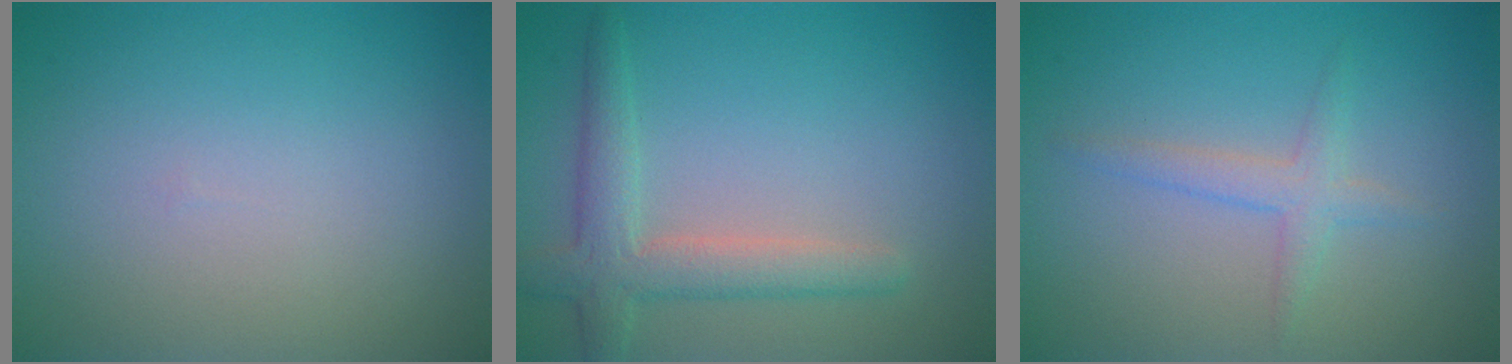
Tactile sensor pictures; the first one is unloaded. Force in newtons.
{"total": 3.8, "press": 3.8, "slide": 0.4}
{"total": 1.9, "press": 1.9, "slide": 0.1}